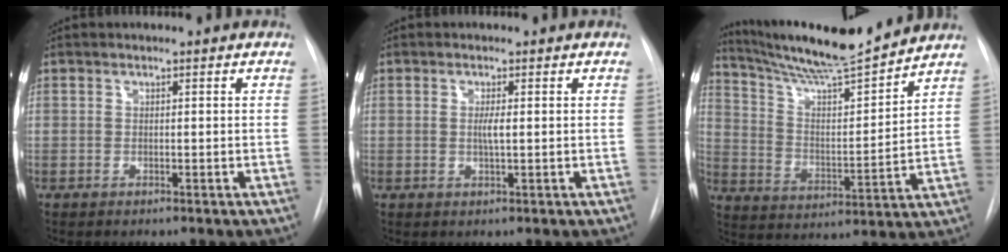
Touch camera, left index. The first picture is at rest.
{"total": 1.7, "force": [0.1, 0.1, 1.7], "torque": [-0.034, -0.001, 0.001]}
{"total": 16.4, "force": [15.1, 0.3, 6.3], "torque": [-0.110, -0.003, 0.250]}